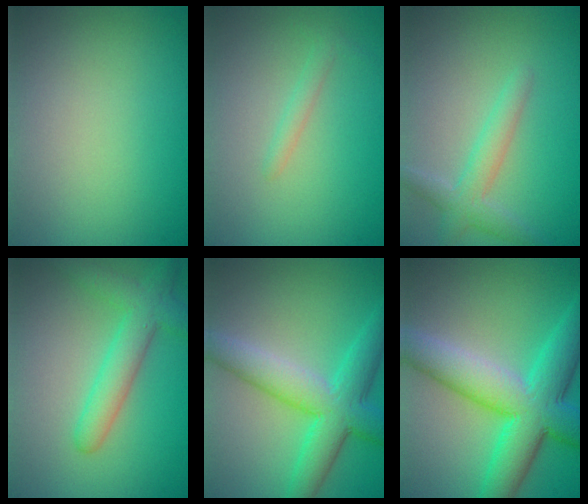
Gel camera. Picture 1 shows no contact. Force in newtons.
{"total": 1.1, "press": 1.1, "slide": 0.1}
{"total": 2.7, "press": 2.7, "slide": 0.3}
{"total": 4.4, "press": 4.4, "slide": 0.1}
{"total": 6.9, "press": 6.9, "slide": 0.1}
{"total": 9.8, "press": 9.8, "slide": 0.3}